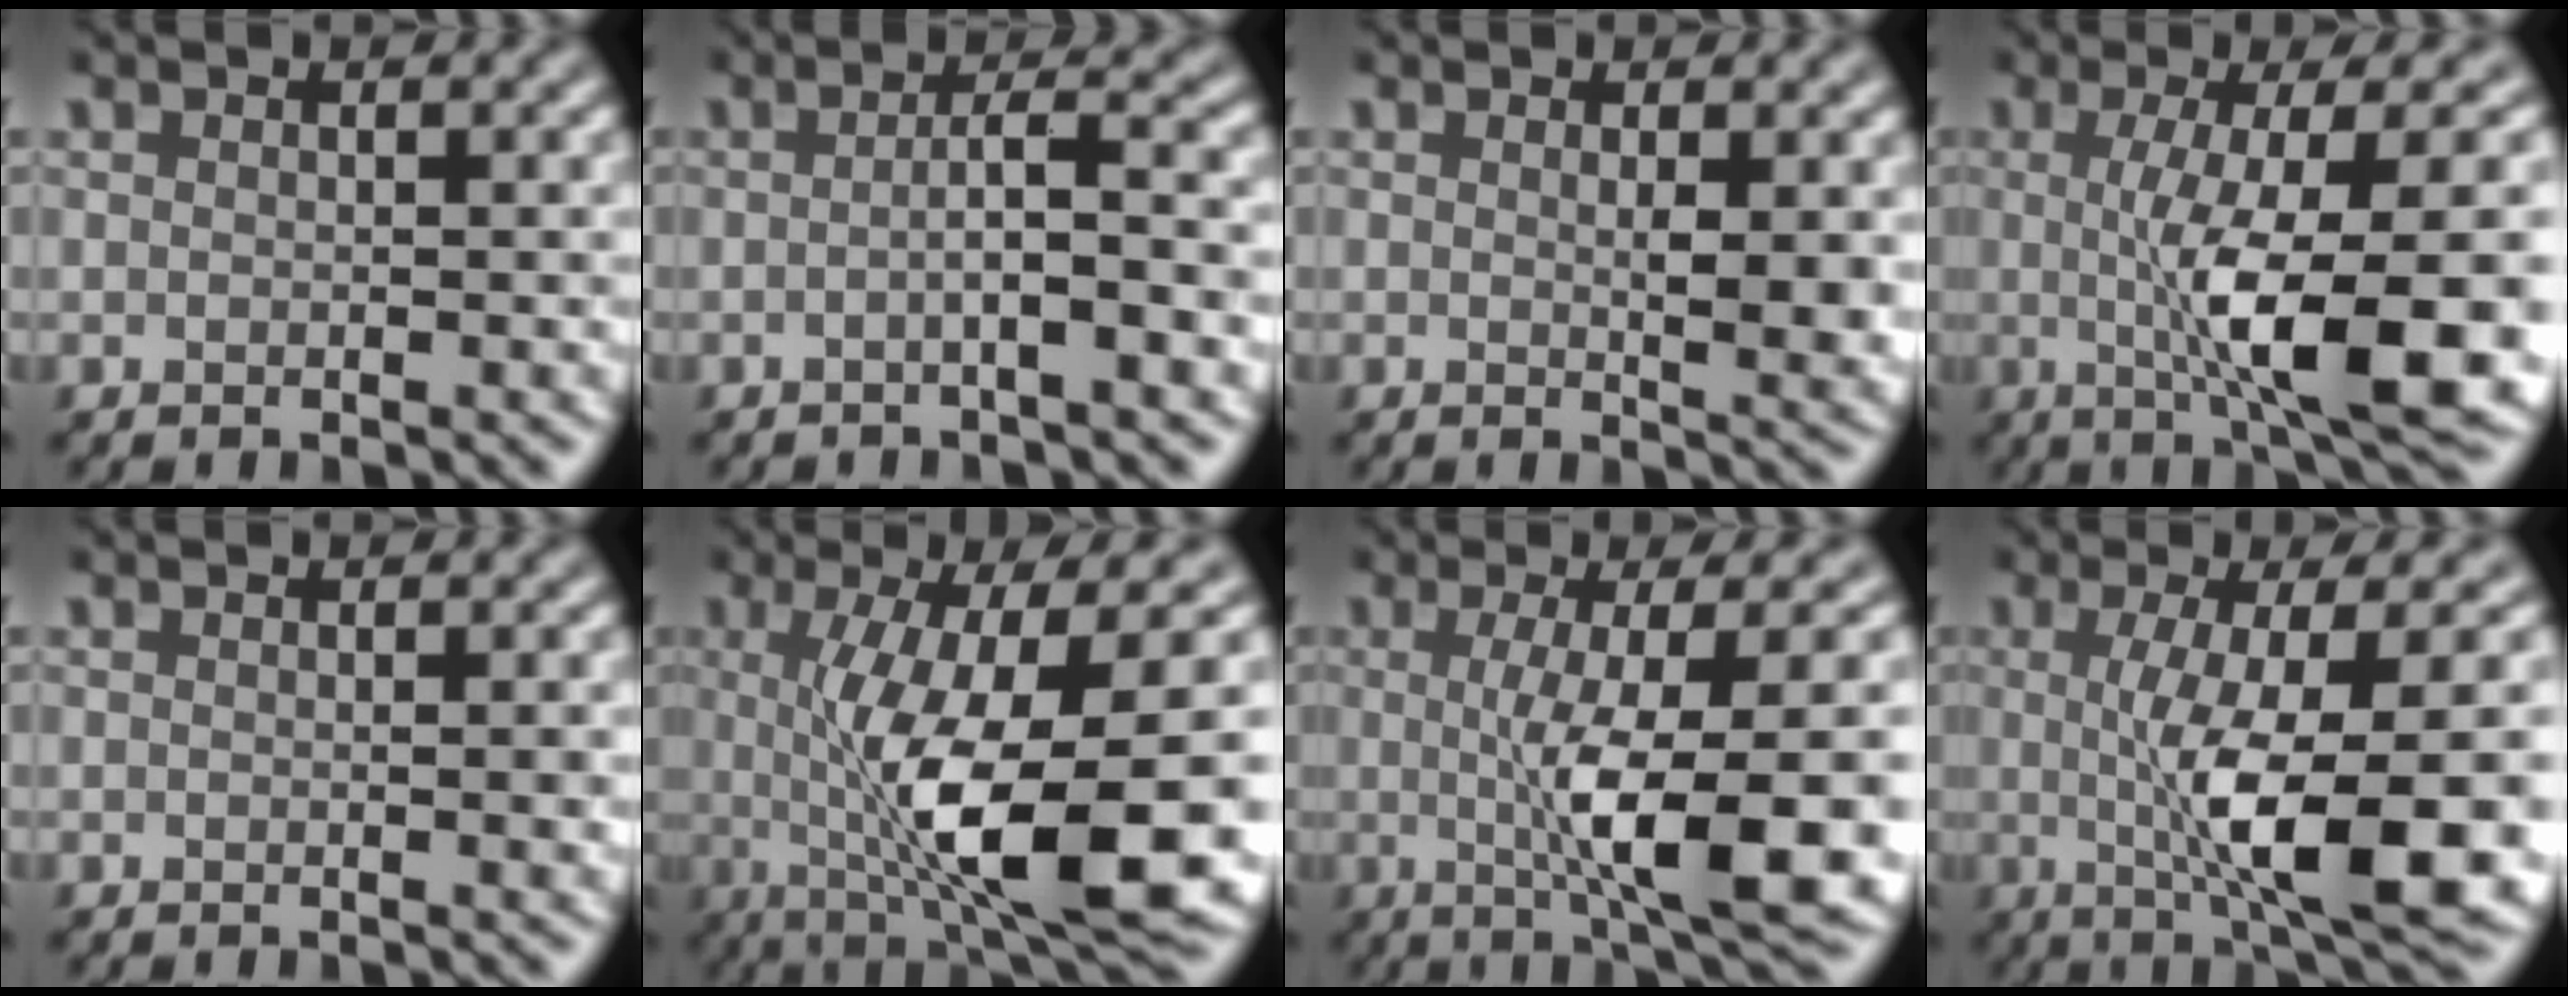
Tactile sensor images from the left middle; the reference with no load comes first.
{"total": 3.6, "force": [-0.5, 0.6, 3.5], "torque": [-0.049, 0.010, -0.018]}
{"total": 2.5, "force": [0.5, 0.5, 2.4], "torque": [-0.035, -0.009, 0.012]}
{"total": 11.6, "force": [-1.3, 2.6, 11.3], "torque": [-0.165, -0.012, -0.017]}
{"total": 1.1, "force": [0.0, 0.2, 1.1], "torque": [-0.012, -0.001, -0.001]}
{"total": 12.1, "force": [-1.2, 3.0, 11.7], "torque": [-0.189, -0.023, -0.015]}
{"total": 10.2, "force": [-1.1, 2.2, 9.9], "torque": [-0.142, -0.010, -0.014]}
{"total": 11.3, "force": [-1.3, 2.6, 10.9], "torque": [-0.168, -0.015, -0.017]}